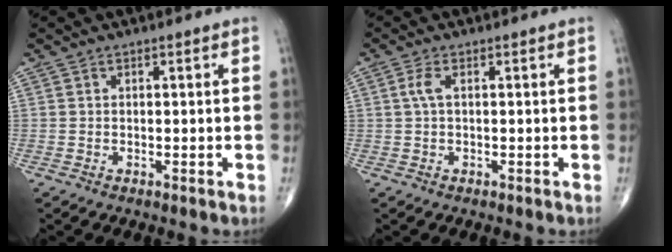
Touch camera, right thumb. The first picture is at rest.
{"total": 2.1, "force": [0.4, 0.7, 2.0], "torque": [-0.053, 0.007, 0.008]}